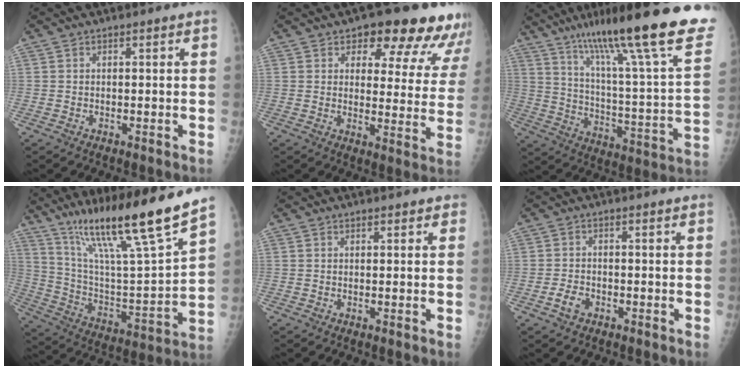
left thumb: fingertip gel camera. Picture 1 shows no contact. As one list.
[{"total": 16.2, "force": [12.4, 7.3, 7.5], "torque": [-0.026, -0.063, 0.135]}, {"total": 31.7, "force": [21.8, 4.0, 22.6], "torque": [-0.310, -0.075, 0.323]}, {"total": 24.0, "force": [16.7, 1.2, 17.2], "torque": [-0.267, -0.061, 0.296]}, {"total": 1.1, "force": [0.8, 0.6, 0.6], "torque": [0.001, -0.002, 0.005]}, {"total": 2.9, "force": [-1.5, 1.9, 1.6], "torque": [-0.028, 0.009, -0.025]}]